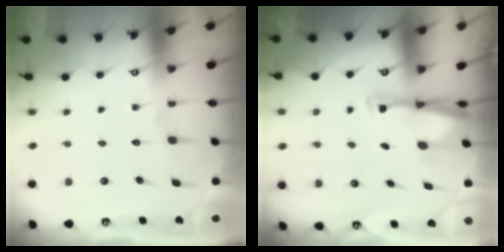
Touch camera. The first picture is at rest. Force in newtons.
{"total": 2.7, "press": 2.6, "slide": 0.7}